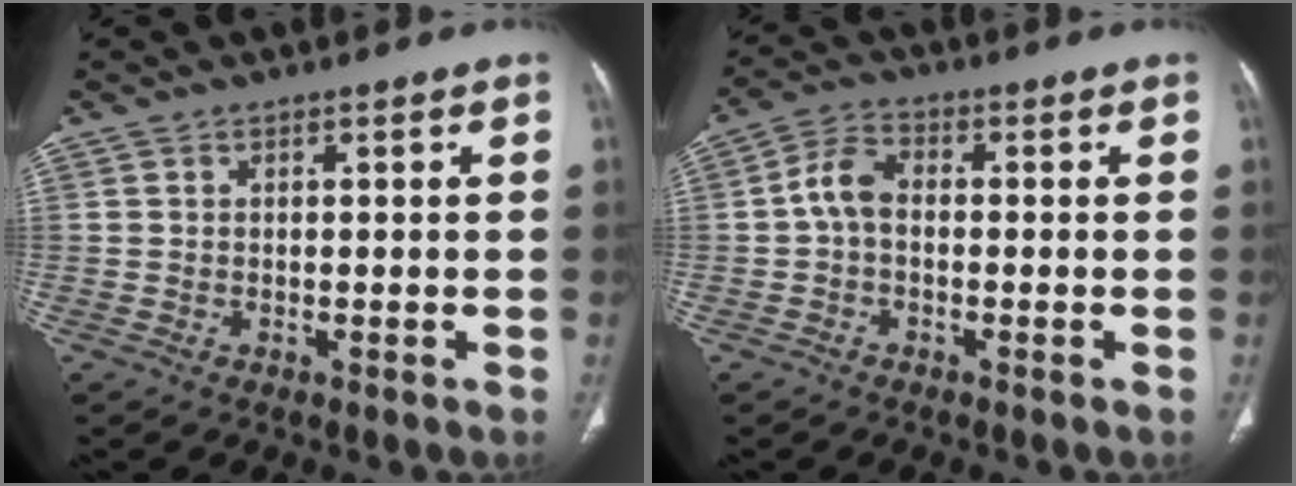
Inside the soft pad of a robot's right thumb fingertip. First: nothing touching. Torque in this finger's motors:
{"motor_torque": [-0.57, 0.59, 0.49, -0.35, 0.02]}